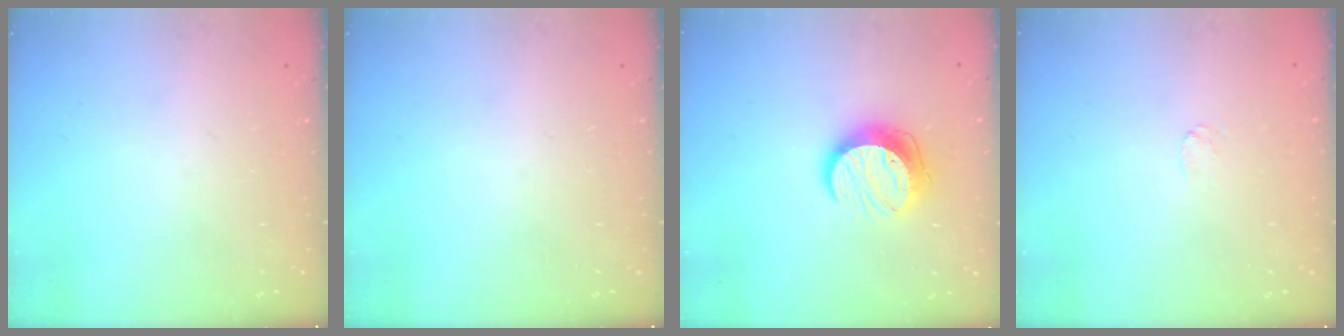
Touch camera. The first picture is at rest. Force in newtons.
{"total": 0.0}
{"total": 11.4, "press": 11.4, "slide": 0.5}
{"total": 2.9, "press": 2.9, "slide": 0.3}